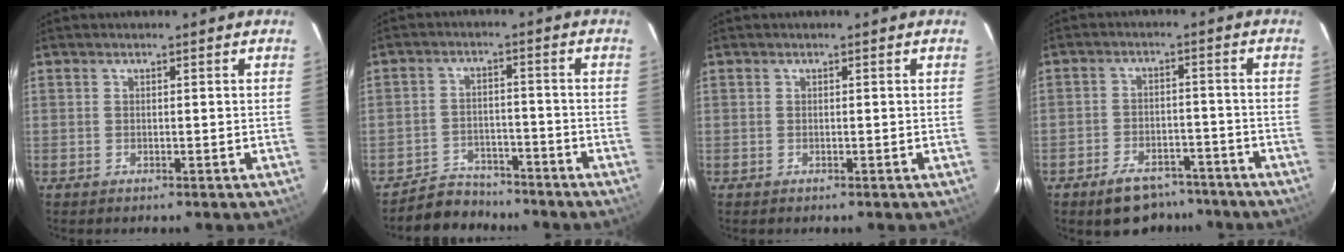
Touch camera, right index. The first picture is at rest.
{"total": 7.0, "force": [-6.1, 3.4, 0.1], "torque": [-0.021, 0.018, -0.094]}
{"total": 0.0}
{"total": 9.2, "force": [-7.0, 4.8, 3.5], "torque": [-0.082, 0.020, -0.093]}